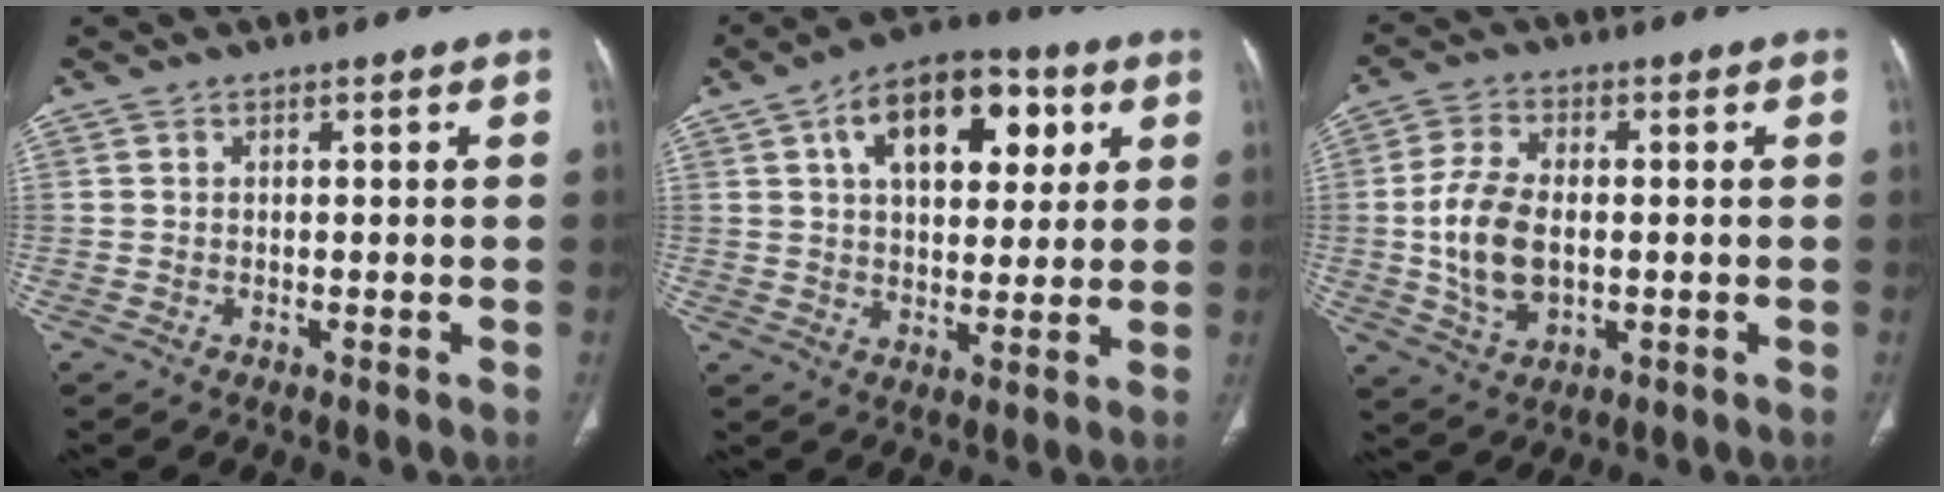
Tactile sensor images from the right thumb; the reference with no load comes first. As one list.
[{"total": 16.6, "force": [6.1, 9.4, 12.3], "torque": [-0.145, 0.001, 0.093]}, {"total": 11.0, "force": [-0.5, 6.5, 8.9], "torque": [-0.176, 0.002, -0.005]}]